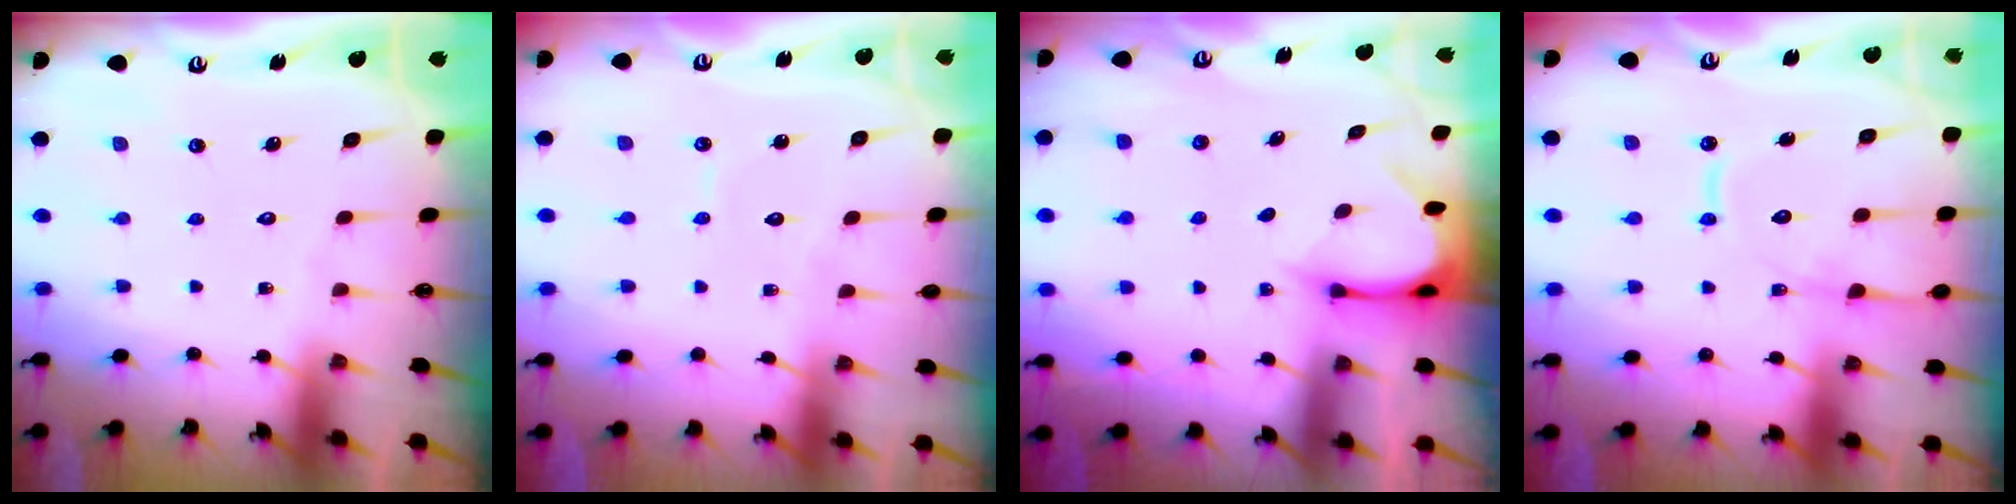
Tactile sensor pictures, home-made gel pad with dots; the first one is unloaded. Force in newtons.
{"total": 3.4, "press": 3.4, "slide": 0.3}
{"total": 3.5, "press": 3.5, "slide": 0.2}
{"total": 13.1, "press": 13.1, "slide": 1.4}